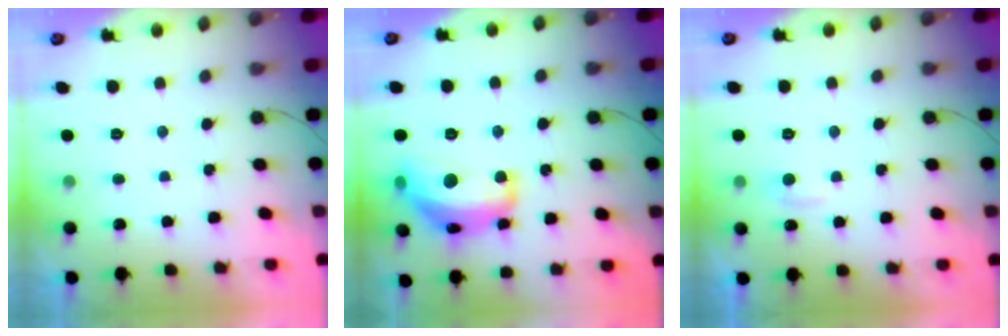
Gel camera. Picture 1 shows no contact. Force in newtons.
{"total": 18.5, "press": 18.5, "slide": 0.8}
{"total": 3.9, "press": 3.8, "slide": 0.4}